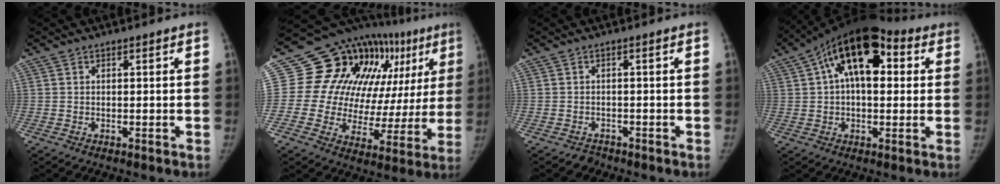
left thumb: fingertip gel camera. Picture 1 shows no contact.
{"total": 24.3, "force": [8.7, 15.0, 17.0], "torque": [-0.174, 0.022, 0.129]}
{"total": 1.7, "force": [-1.3, 0.9, -0.4], "torque": [0.013, 0.010, -0.022]}
{"total": 16.7, "force": [4.6, 8.9, 13.4], "torque": [-0.189, 0.027, 0.059]}